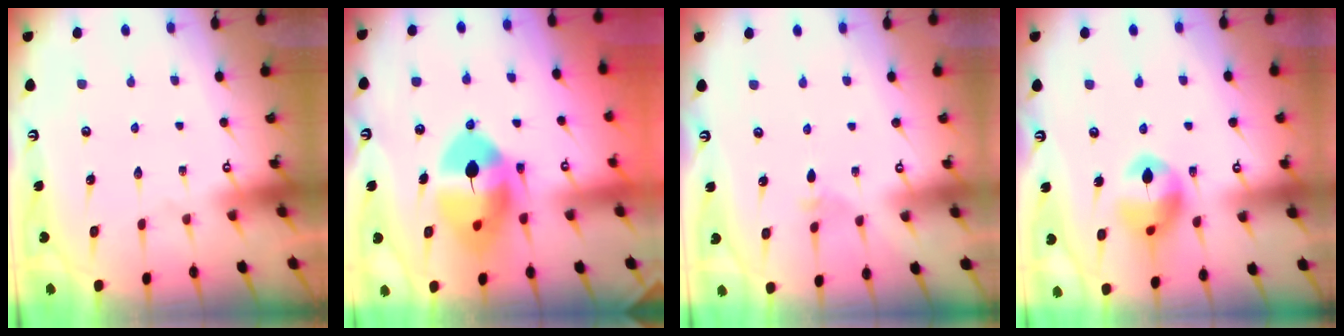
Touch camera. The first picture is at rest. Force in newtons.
{"total": 13.1, "press": 12.9, "slide": 1.9}
{"total": 2.2, "press": 2.1, "slide": 0.6}
{"total": 13.3, "press": 13.2, "slide": 1.4}